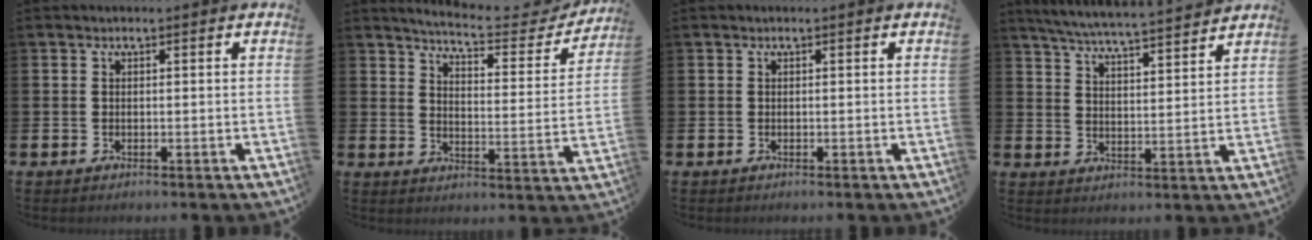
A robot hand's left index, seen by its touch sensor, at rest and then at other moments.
{"total": 5.6, "force": [5.3, 0.7, 1.6], "torque": [-0.042, -0.041, 0.084]}
{"total": 0.0}
{"total": 5.9, "force": [5.7, -0.2, 1.2], "torque": [-0.048, -0.041, 0.100]}